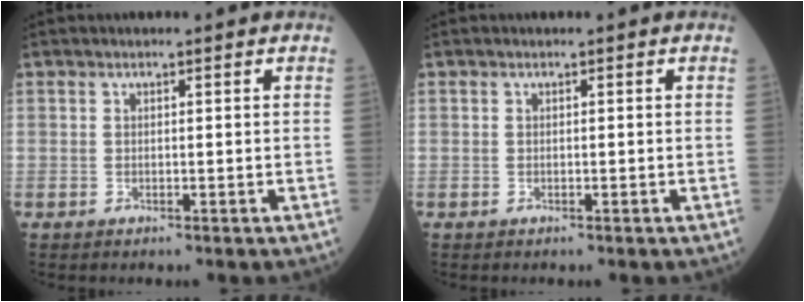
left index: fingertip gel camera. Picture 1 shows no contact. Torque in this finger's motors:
{"motor_torque": [0.00, 0.00, 0.00, 0.00]}